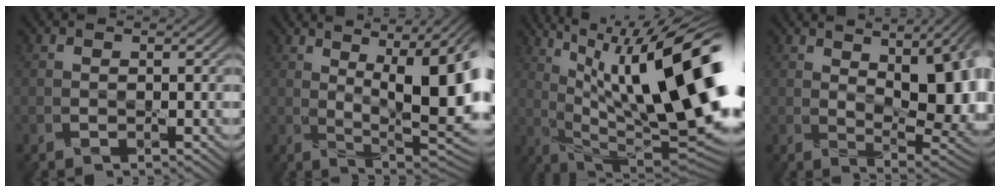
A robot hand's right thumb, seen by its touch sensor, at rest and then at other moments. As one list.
[{"total": 16.3, "force": [2.4, 6.3, 14.9], "torque": [-0.203, 0.020, 0.042]}, {"total": 20.7, "force": [6.1, 6.9, 18.5], "torque": [-0.265, 0.030, 0.099]}, {"total": 14.4, "force": [2.6, 5.9, 12.9], "torque": [-0.173, 0.005, 0.053]}]